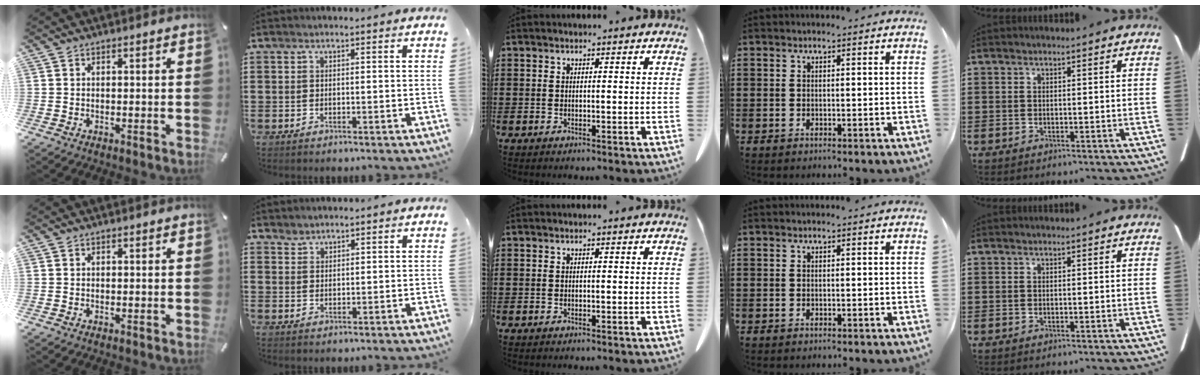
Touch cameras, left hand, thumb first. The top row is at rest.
{"index": {"total": 1.4, "force": [1.3, 0.4, -0.1], "torque": [-0.002, 0.000, 0.028]}}